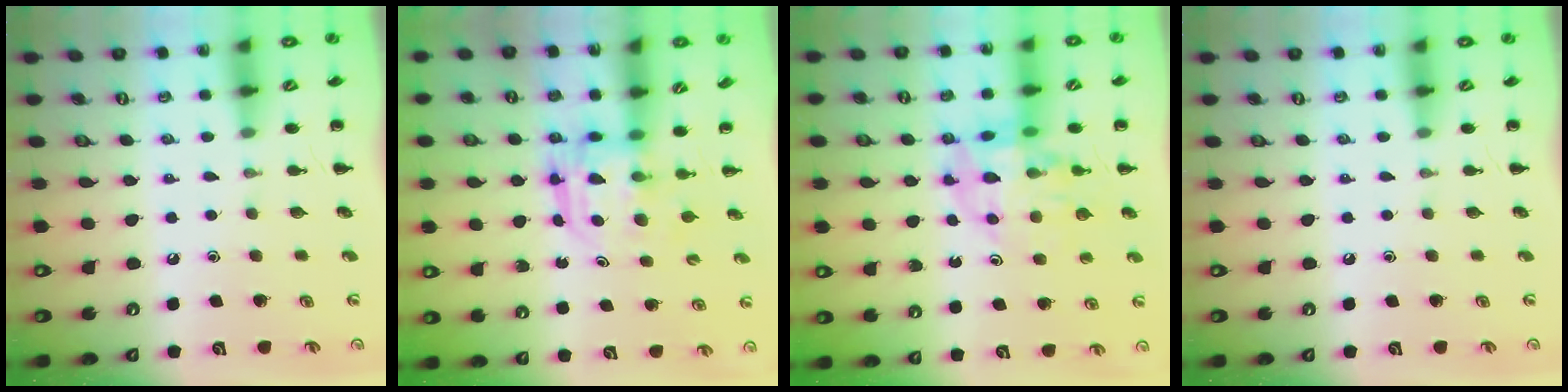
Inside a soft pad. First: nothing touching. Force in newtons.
{"total": 3.1, "press": 3.1, "slide": 0.2}
{"total": 11.4, "press": 11.0, "slide": 3.3}
{"total": 0.0}